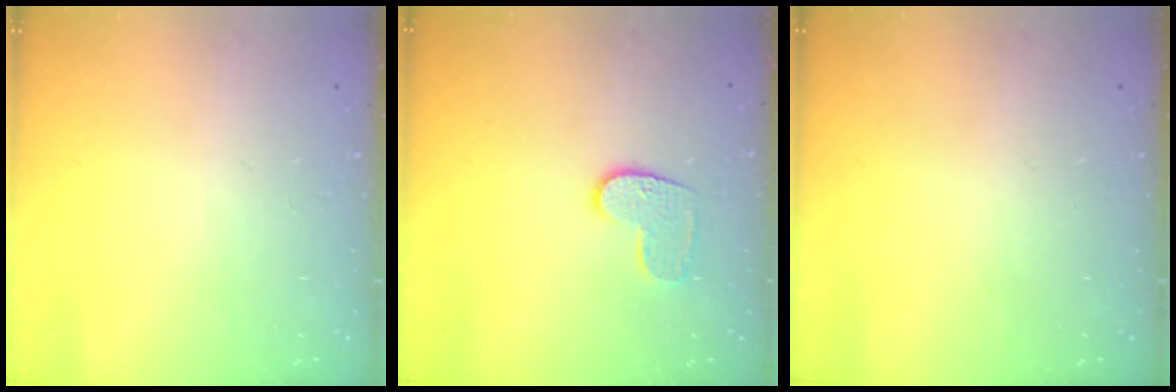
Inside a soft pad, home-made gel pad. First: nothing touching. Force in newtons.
{"total": 8.0, "press": 8.0, "slide": 0.3}
{"total": 0.0}